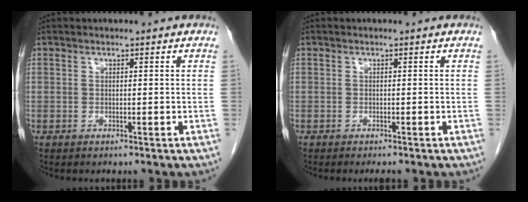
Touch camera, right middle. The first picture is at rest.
{"total": 1.2, "force": [-1.1, 0.1, 0.6], "torque": [-0.012, -0.007, -0.012]}